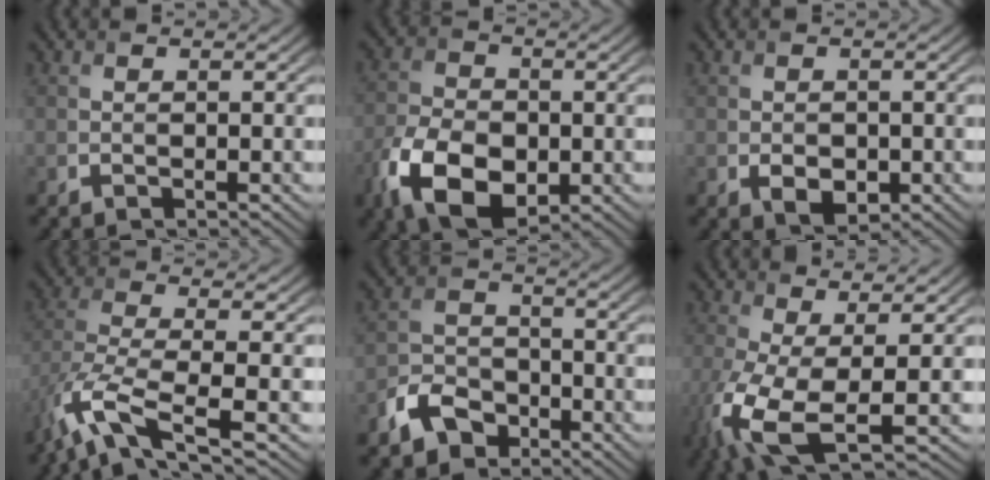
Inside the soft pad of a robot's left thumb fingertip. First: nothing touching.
{"total": 10.9, "force": [-4.2, 6.7, 7.5], "torque": [-0.176, -0.018, -0.083]}
{"total": 2.8, "force": [-0.8, 2.0, 1.8], "torque": [-0.033, -0.011, -0.013]}
{"total": 9.7, "force": [-5.5, 2.7, 7.6], "torque": [-0.174, -0.015, -0.113]}
{"total": 6.5, "force": [-4.1, 4.2, 2.8], "torque": [-0.063, -0.001, -0.095]}
{"total": 9.4, "force": [-2.7, 3.6, 8.2], "torque": [-0.210, -0.030, -0.048]}